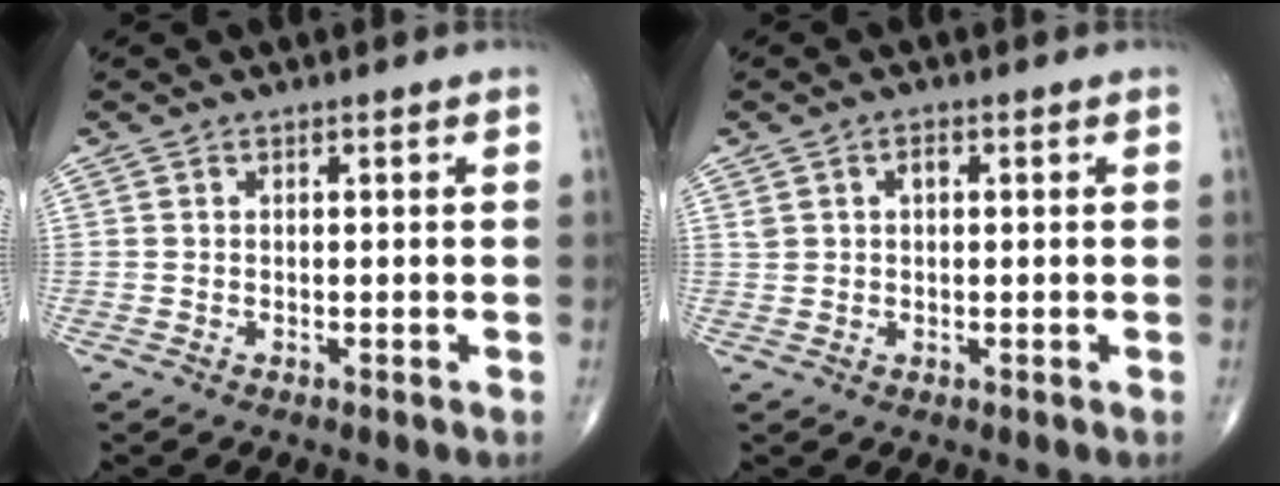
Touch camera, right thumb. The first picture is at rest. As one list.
[{"total": 2.3, "force": [0.8, 1.5, 1.5], "torque": [-0.024, 0.003, 0.017]}]